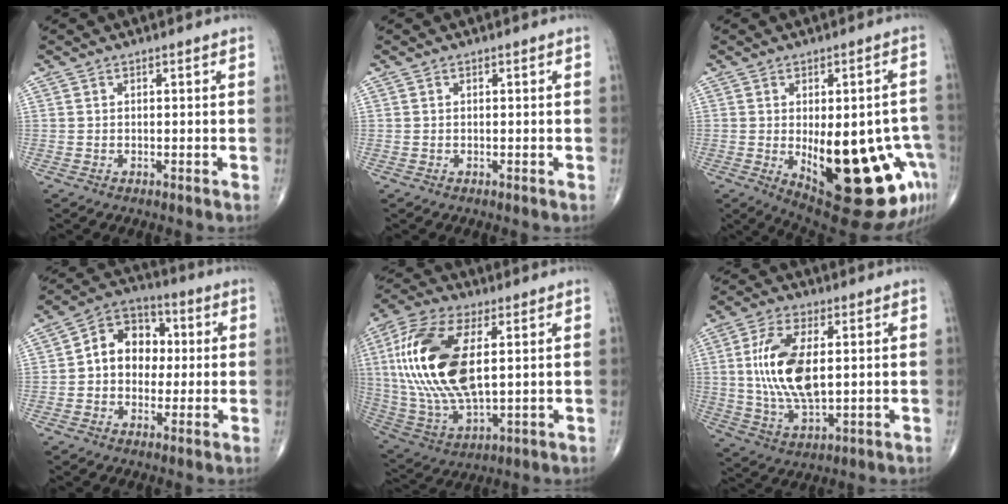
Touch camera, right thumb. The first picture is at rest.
{"total": 0.0}
{"total": 24.8, "force": [-7.5, 9.9, 21.5], "torque": [-0.212, 0.000, -0.072]}
{"total": 11.1, "force": [0.7, 8.6, 6.9], "torque": [-0.073, 0.028, 0.000]}
{"total": 22.5, "force": [3.9, 10.8, 19.4], "torque": [-0.414, -0.011, 0.072]}
{"total": 13.9, "force": [1.8, 6.4, 12.2], "torque": [-0.244, -0.010, 0.039]}